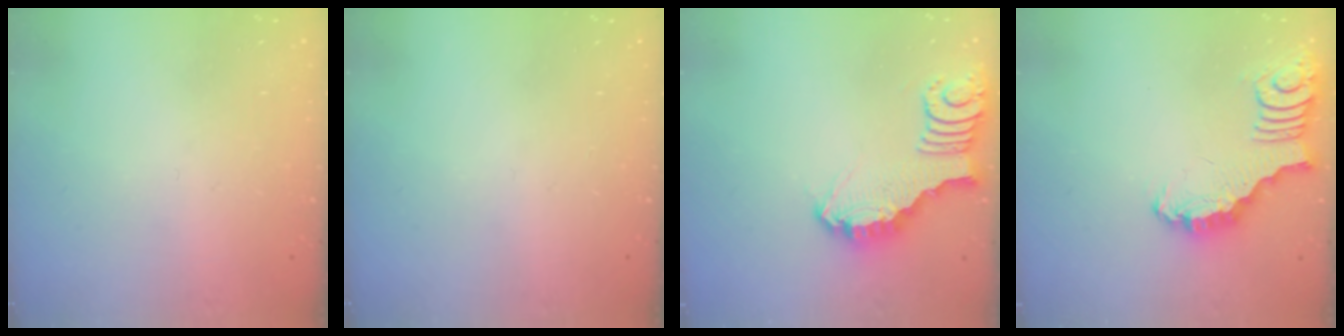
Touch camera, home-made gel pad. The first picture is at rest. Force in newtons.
{"total": 0.0}
{"total": 3.8, "press": 3.8, "slide": 0.1}
{"total": 3.3, "press": 3.3, "slide": 0.4}